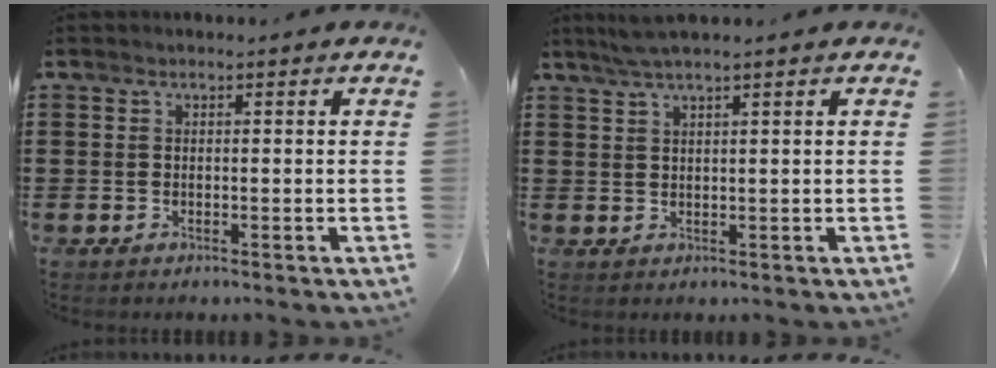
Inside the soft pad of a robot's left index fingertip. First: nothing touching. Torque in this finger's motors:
{"motor_torque": [0.62, 0.41, 0.26, 0.06]}